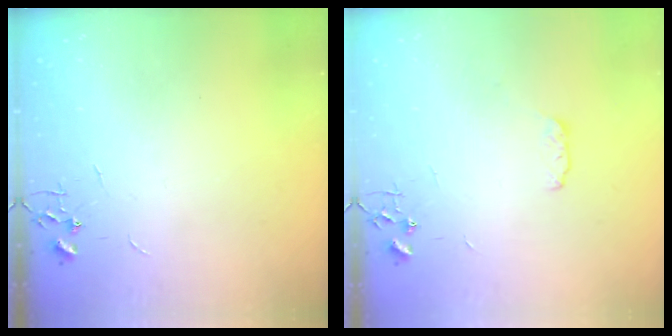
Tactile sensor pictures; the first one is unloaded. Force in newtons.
{"total": 3.8, "press": 3.8, "slide": 0.6}